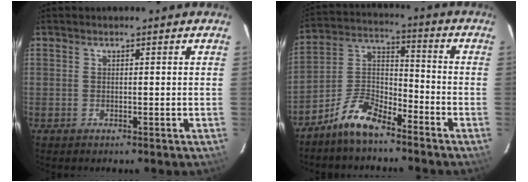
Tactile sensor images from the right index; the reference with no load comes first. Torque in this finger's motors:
{"motor_torque": [0.61, -0.68, 0.31, 0.08]}